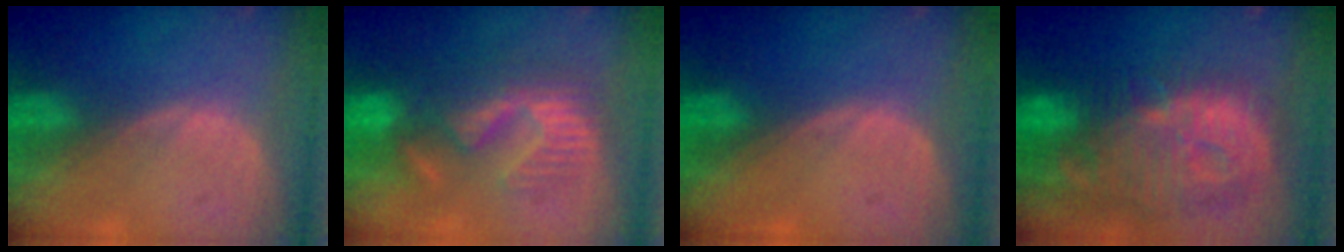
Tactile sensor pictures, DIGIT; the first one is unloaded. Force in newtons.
{"total": 8.7, "press": 8.6, "slide": 1.5}
{"total": 0.0}
{"total": 14.1, "press": 12.4, "slide": 6.9}